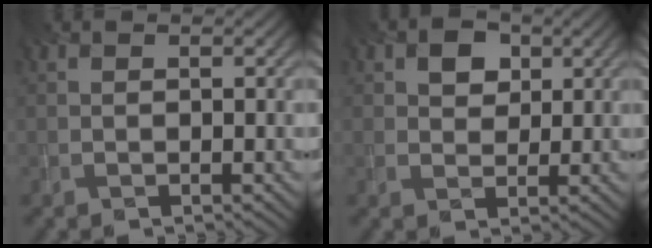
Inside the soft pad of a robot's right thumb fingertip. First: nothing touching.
{"total": 3.4, "force": [1.6, 2.6, 1.5], "torque": [-0.037, 0.000, 0.026]}